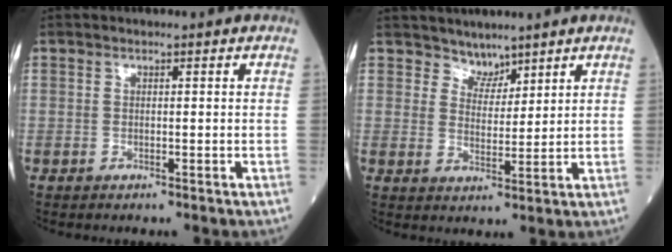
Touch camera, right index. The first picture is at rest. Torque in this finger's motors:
{"motor_torque": [-0.03, 0.02, -0.01, -0.01]}